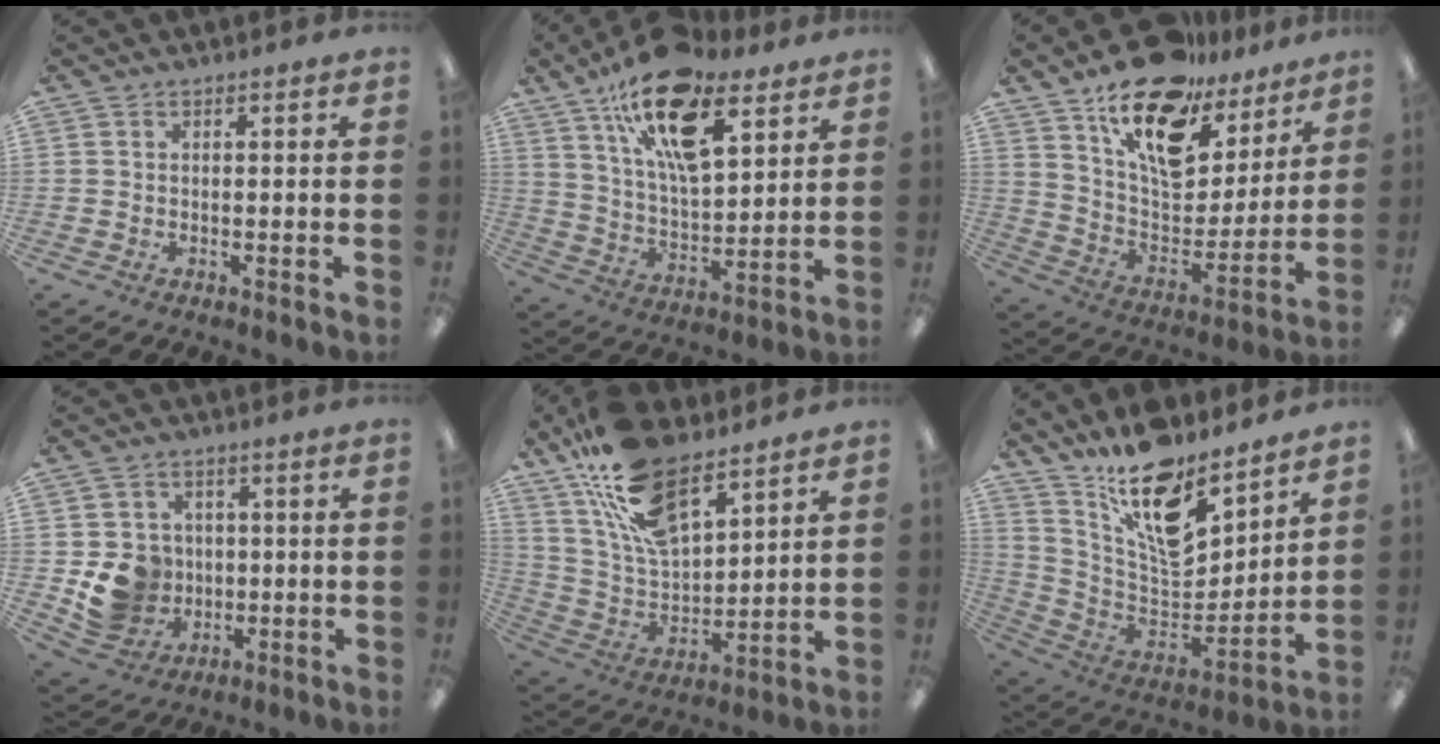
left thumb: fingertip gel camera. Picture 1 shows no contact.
{"total": 20.8, "force": [12.6, 8.8, 13.9], "torque": [-0.230, -0.060, 0.216]}
{"total": 18.5, "force": [12.3, 9.2, 10.3], "torque": [-0.167, -0.082, 0.216]}
{"total": 9.7, "force": [-1.0, 9.1, 3.0], "torque": [-0.067, 0.010, -0.006]}
{"total": 19.2, "force": [12.7, 8.6, 11.6], "torque": [-0.242, -0.063, 0.228]}
{"total": 18.2, "force": [13.1, 7.4, 10.2], "torque": [-0.179, -0.104, 0.233]}